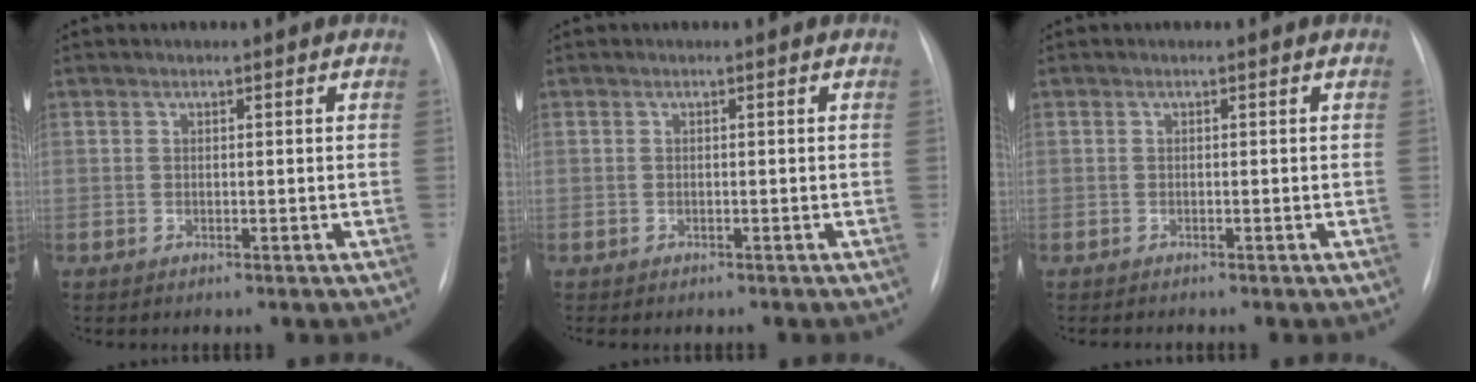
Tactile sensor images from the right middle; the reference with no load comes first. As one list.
[{"total": 1.2, "force": [-1.0, 0.4, 0.5], "torque": [-0.009, -0.003, -0.012]}, {"total": 0.9, "force": [-0.8, -0.1, 0.4], "torque": [-0.007, -0.003, -0.010]}]